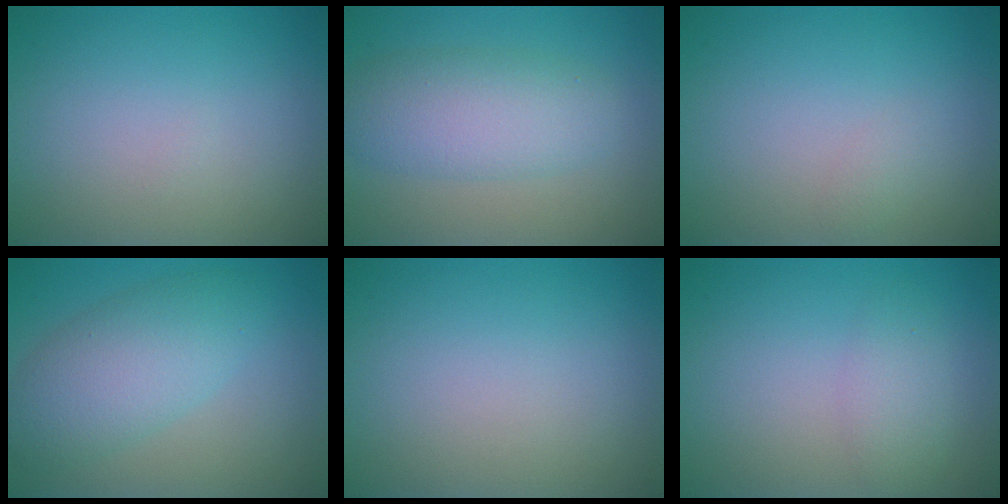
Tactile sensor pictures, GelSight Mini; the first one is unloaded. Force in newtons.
{"total": 5.1, "press": 5.1, "slide": 0.0}
{"total": 0.6, "press": 0.6, "slide": 0.0}
{"total": 5.6, "press": 5.5, "slide": 0.1}
{"total": 0.0}
{"total": 2.2, "press": 2.2, "slide": 0.1}